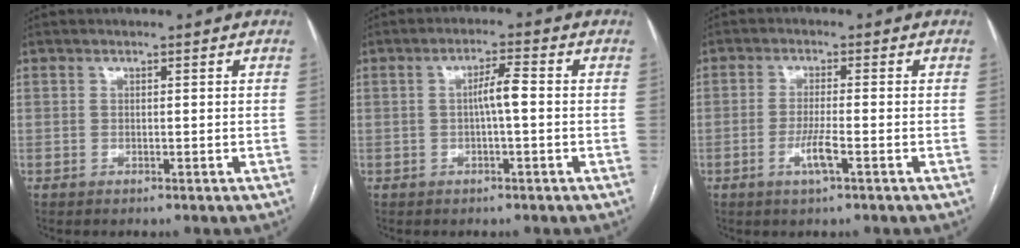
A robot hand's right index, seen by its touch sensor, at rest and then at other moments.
{"total": 3.5, "force": [-0.2, 0.2, 3.5], "torque": [-0.062, 0.006, -0.003]}
{"total": 3.8, "force": [-1.6, 0.0, 3.5], "torque": [-0.070, -0.007, -0.031]}